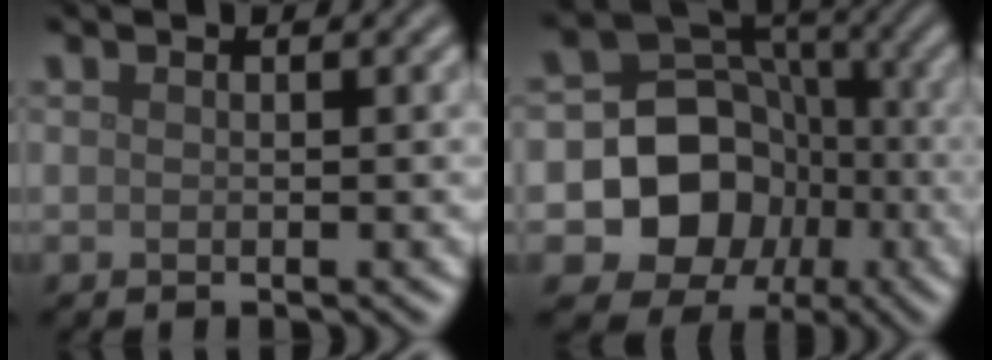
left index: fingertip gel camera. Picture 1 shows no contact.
{"total": 11.3, "force": [-2.8, 10.1, 4.2], "torque": [-0.057, 0.000, -0.078]}